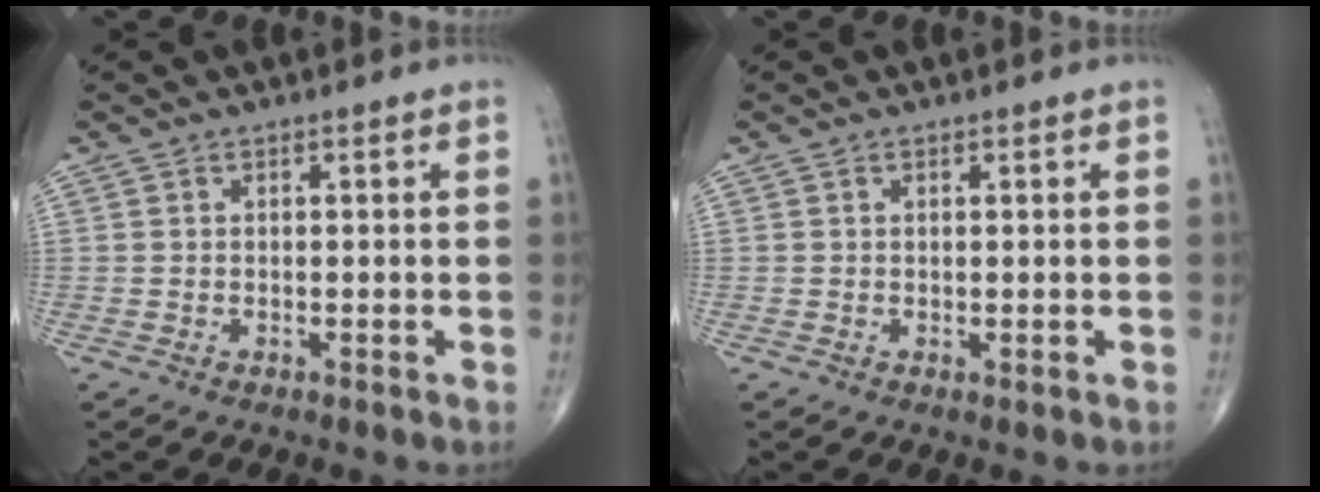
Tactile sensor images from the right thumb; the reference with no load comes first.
{"total": 0.0}